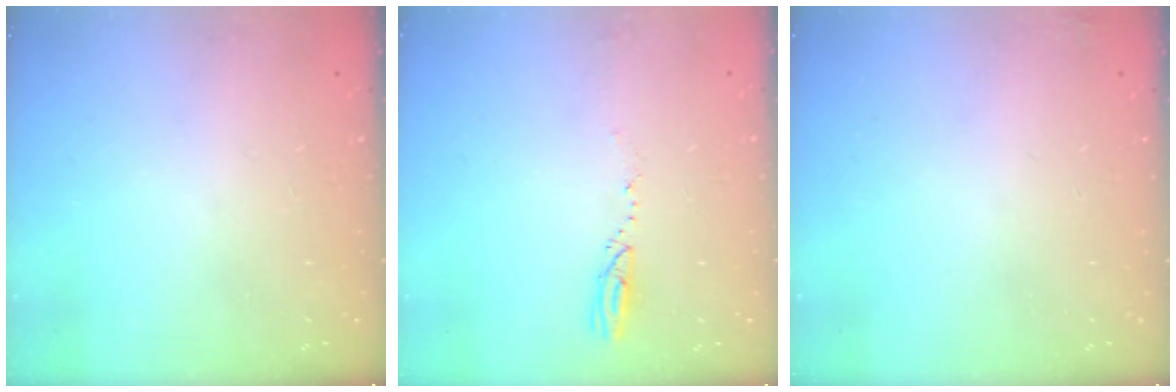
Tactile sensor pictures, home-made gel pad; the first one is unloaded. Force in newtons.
{"total": 2.9, "press": 2.9, "slide": 0.4}
{"total": 2.8, "press": 2.6, "slide": 0.9}